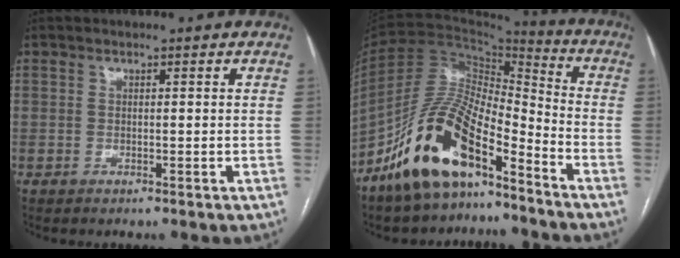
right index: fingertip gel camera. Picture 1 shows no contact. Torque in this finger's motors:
{"motor_torque": [1.09, -1.05, 1.05, 0.21]}